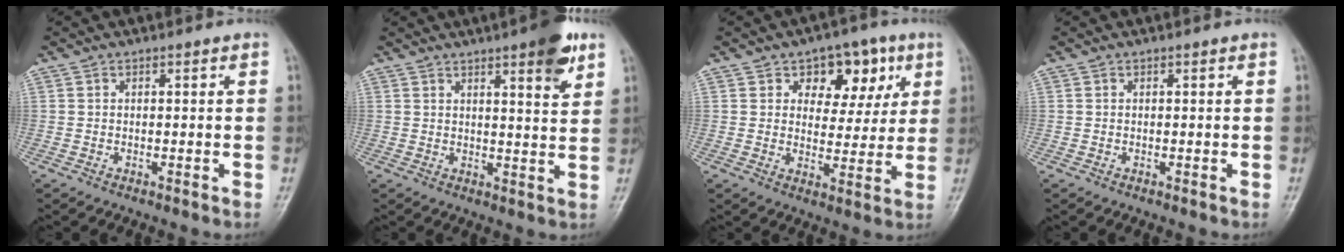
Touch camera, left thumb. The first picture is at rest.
{"total": 8.0, "force": [4.6, 1.7, 6.3], "torque": [-0.075, -0.022, 0.060]}
{"total": 10.8, "force": [4.6, 7.2, 6.6], "torque": [-0.039, -0.013, 0.063]}
{"total": 0.0}